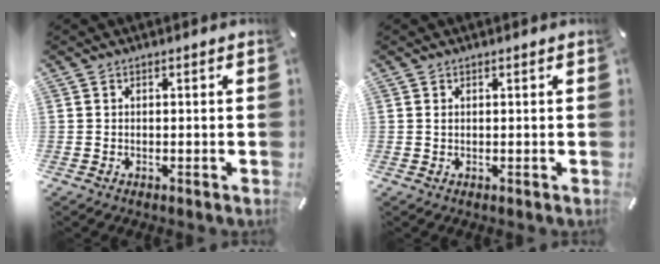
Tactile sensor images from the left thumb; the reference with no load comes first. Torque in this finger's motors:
{"motor_torque": [0.04, -0.07, 0.19, -0.16, 0.03]}